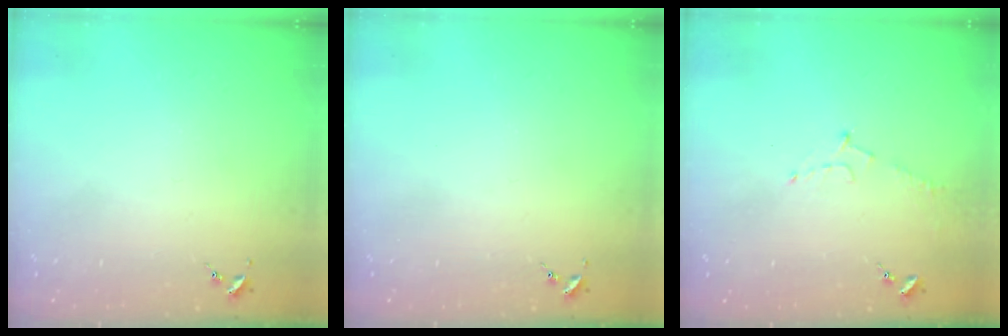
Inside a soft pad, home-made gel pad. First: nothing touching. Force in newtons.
{"total": 0.0}
{"total": 5.7, "press": 5.7, "slide": 0.6}